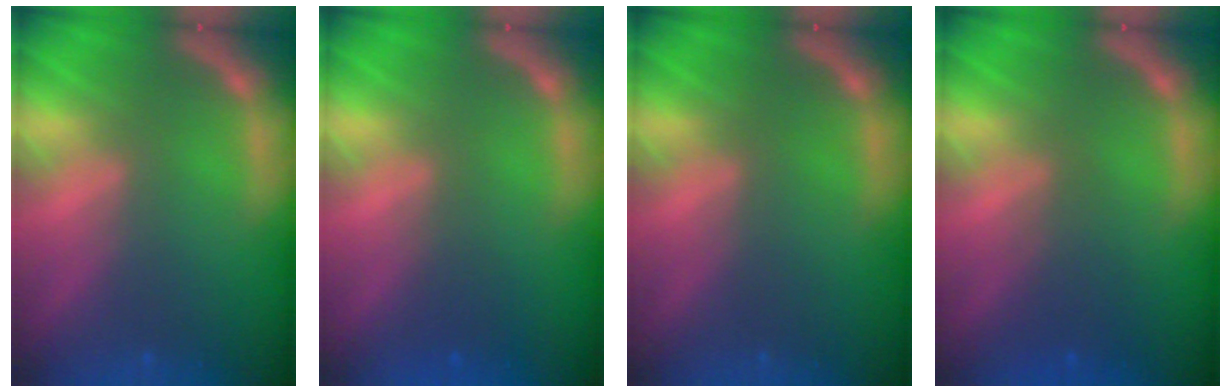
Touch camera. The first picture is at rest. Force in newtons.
{"total": 1.4}
{"total": 0.0}
{"total": 2.5}